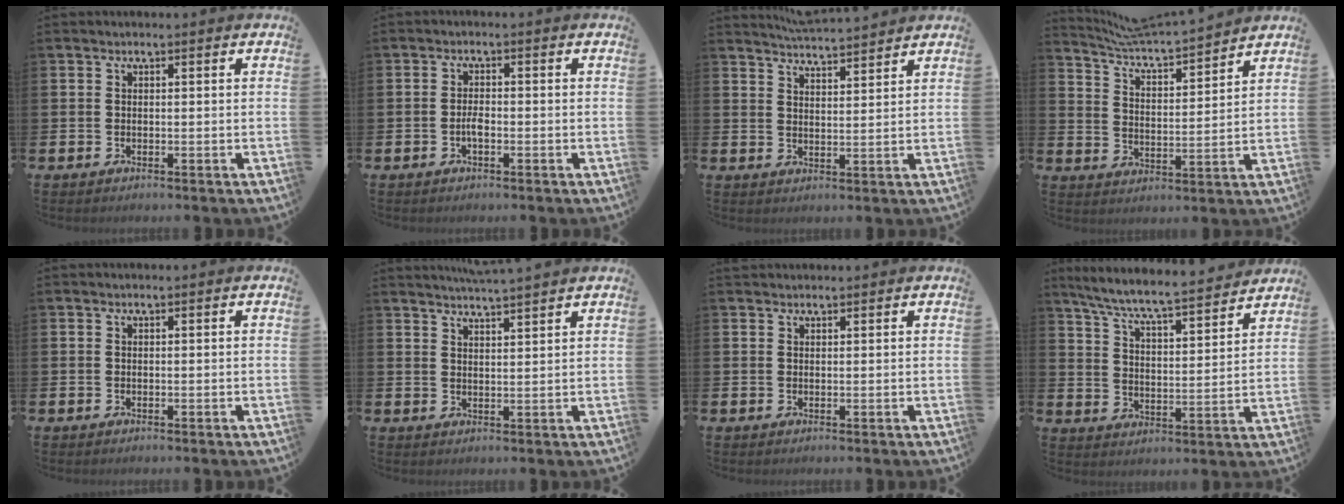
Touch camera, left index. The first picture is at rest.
{"total": 1.8, "force": [-0.6, 0.7, 1.5], "torque": [-0.028, 0.002, -0.013]}
{"total": 4.5, "force": [4.5, -0.2, 0.1], "torque": [-0.017, -0.027, 0.083]}
{"total": 5.6, "force": [5.5, 0.2, 1.0], "torque": [-0.045, -0.051, 0.091]}
{"total": 0.0}
{"total": 3.7, "force": [3.6, -0.7, 0.2], "torque": [-0.006, -0.019, 0.064]}
{"total": 1.0, "force": [1.0, 0.2, -0.1], "torque": [0.009, -0.002, 0.016]}
{"total": 7.2, "force": [6.8, 0.4, 2.5], "torque": [-0.081, -0.052, 0.115]}